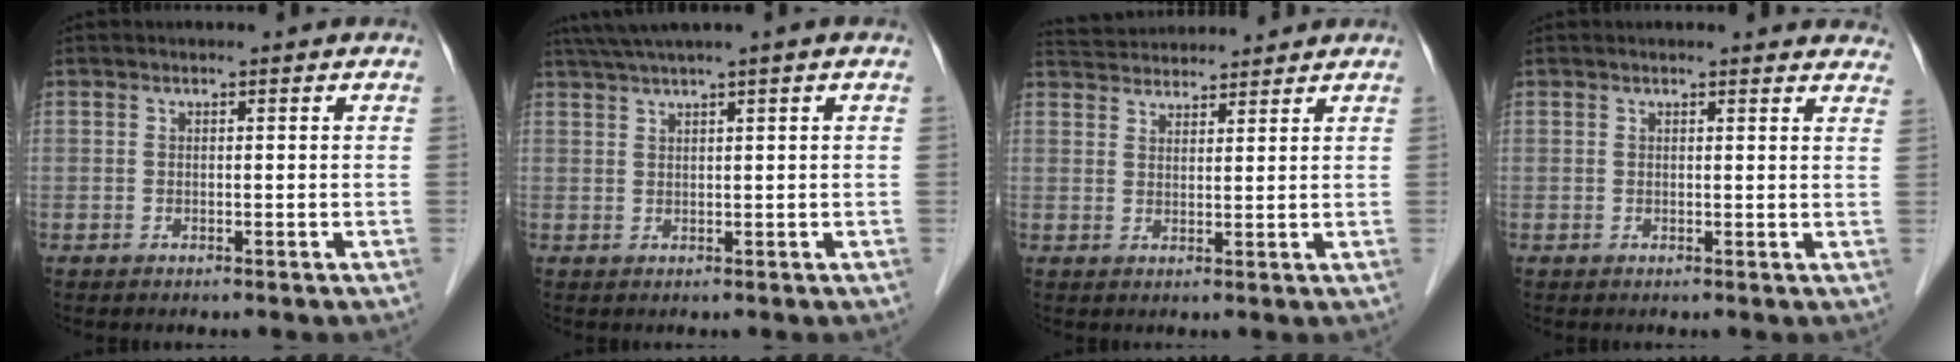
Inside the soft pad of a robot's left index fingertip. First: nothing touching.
{"total": 4.4, "force": [3.1, -1.1, 2.9], "torque": [-0.060, 0.023, 0.062]}
{"total": 8.0, "force": [7.7, 1.1, 1.6], "torque": [-0.035, 0.036, 0.125]}
{"total": 7.6, "force": [7.3, 1.4, 1.8], "torque": [0.000, -0.004, 0.053]}